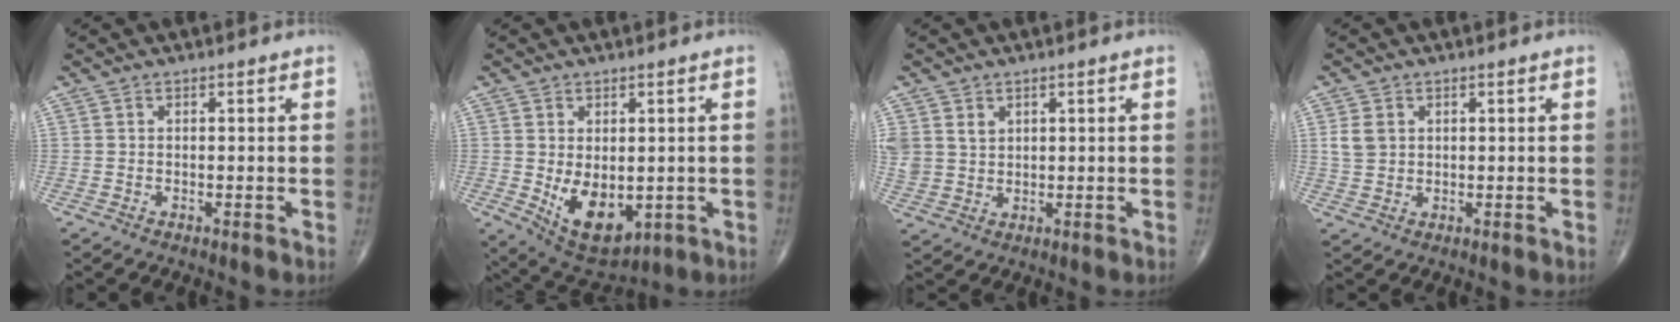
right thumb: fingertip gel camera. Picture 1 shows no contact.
{"total": 10.9, "force": [-1.6, 6.5, 8.6], "torque": [-0.114, -0.014, -0.001]}
{"total": 6.7, "force": [2.5, 5.5, 2.8], "torque": [-0.059, -0.004, 0.062]}
{"total": 3.7, "force": [1.0, 2.9, 2.0], "torque": [-0.033, 0.000, 0.025]}